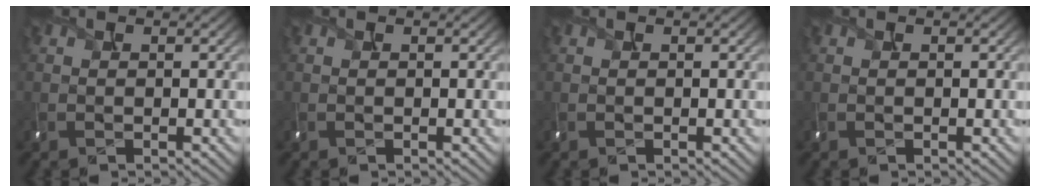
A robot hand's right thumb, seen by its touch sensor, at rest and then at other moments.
{"total": 0.0}
{"total": 0.0}
{"total": 0.0}